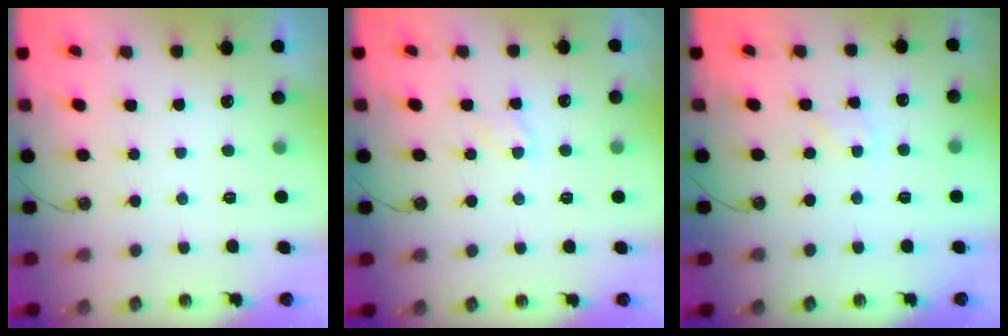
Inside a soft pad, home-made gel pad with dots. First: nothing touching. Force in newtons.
{"total": 4.0, "press": 3.9, "slide": 0.5}
{"total": 2.2, "press": 2.1, "slide": 0.3}